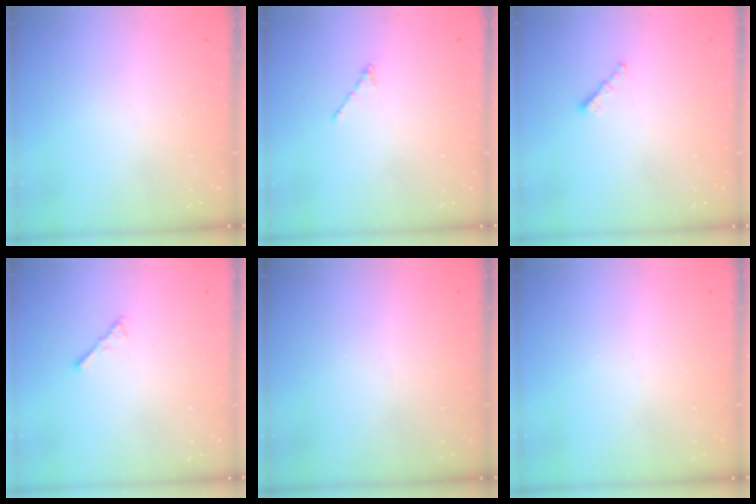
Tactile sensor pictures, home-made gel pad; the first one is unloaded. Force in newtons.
{"total": 0.5, "press": 0.4, "slide": 0.3}
{"total": 0.7, "press": 0.6, "slide": 0.4}
{"total": 2.1, "press": 2.1, "slide": 0.5}
{"total": 0.0}
{"total": 0.0}